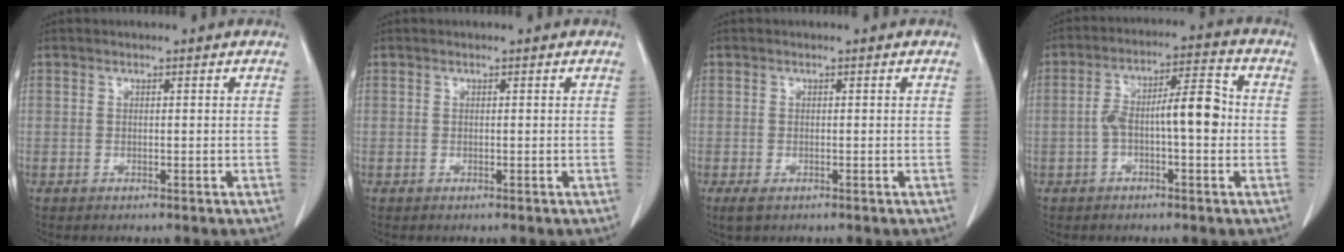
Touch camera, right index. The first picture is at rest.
{"total": 0.0}
{"total": 1.6, "force": [-0.8, 0.8, 1.2], "torque": [-0.028, -0.005, -0.007]}
{"total": 9.0, "force": [-1.0, 2.2, 8.7], "torque": [-0.149, 0.031, -0.018]}